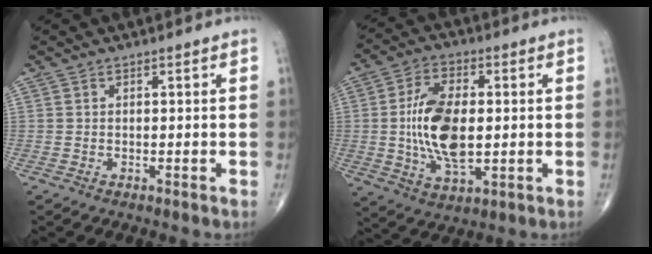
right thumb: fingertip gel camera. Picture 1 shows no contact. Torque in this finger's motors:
{"motor_torque": [1.89, 1.92, 1.41, -0.36, 0.18]}